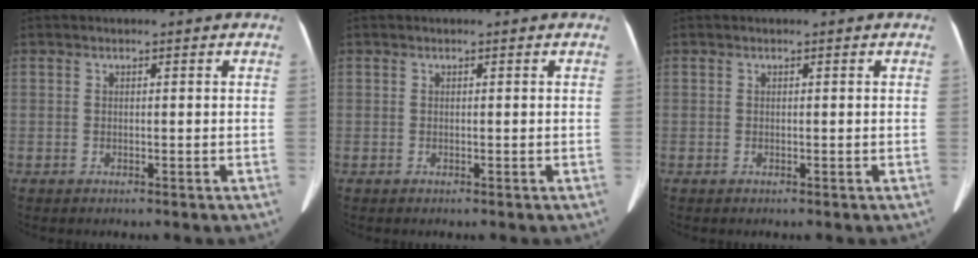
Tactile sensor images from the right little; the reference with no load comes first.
{"total": 0.0}
{"total": 0.0}